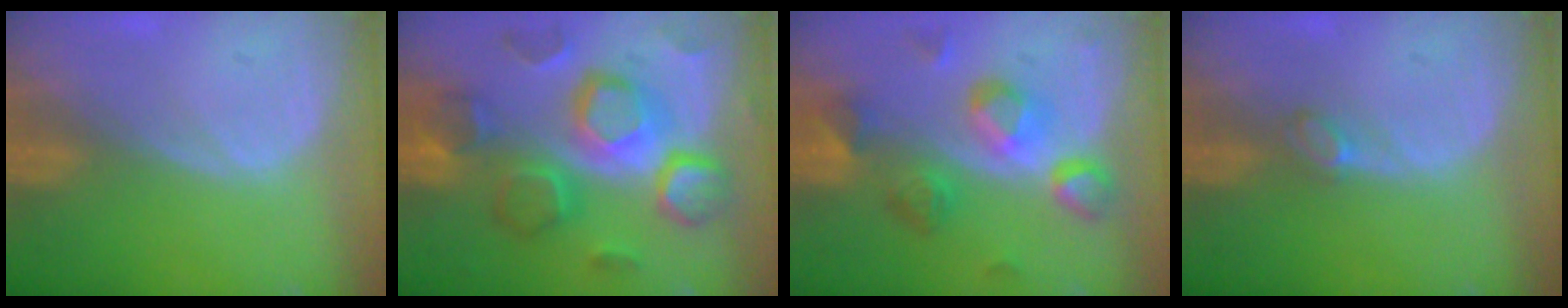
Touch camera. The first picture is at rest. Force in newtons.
{"total": 12.4, "press": 12.4, "slide": 1.0}
{"total": 8.1, "press": 8.0, "slide": 1.5}
{"total": 1.6, "press": 1.6, "slide": 0.2}